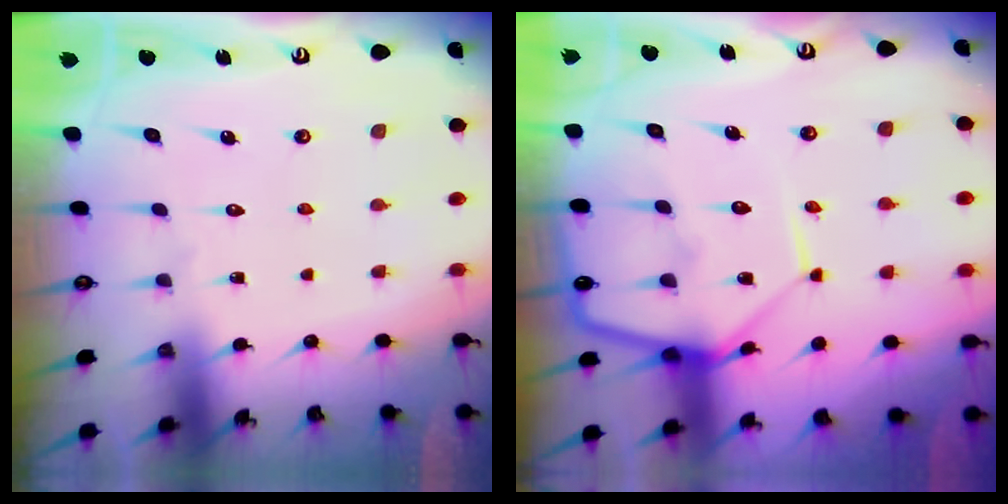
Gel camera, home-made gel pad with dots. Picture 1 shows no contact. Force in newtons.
{"total": 12.5, "press": 12.5, "slide": 1.0}